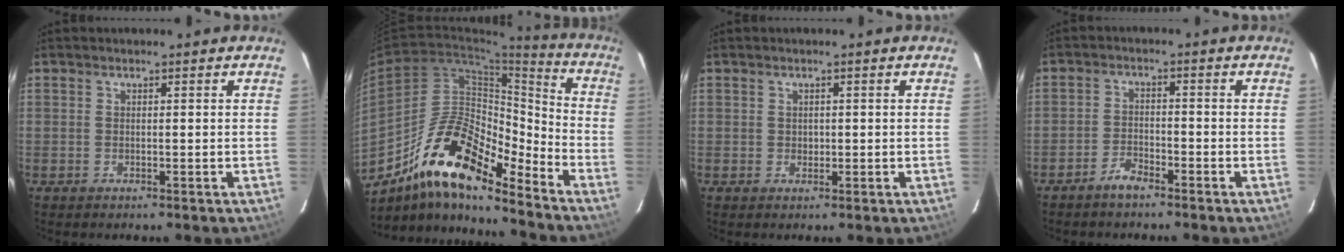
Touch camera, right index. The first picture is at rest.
{"total": 18.4, "force": [-13.7, 5.1, 11.2], "torque": [-0.189, 0.007, -0.255]}
{"total": 1.0, "force": [0.2, 0.9, 0.3], "torque": [-0.003, 0.001, 0.004]}
{"total": 3.4, "force": [-2.9, 1.0, 1.4], "torque": [-0.042, 0.006, -0.057]}